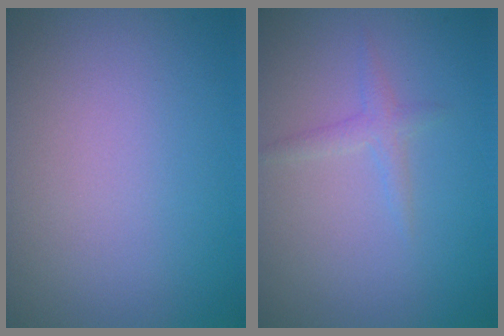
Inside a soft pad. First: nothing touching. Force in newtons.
{"total": 1.2, "press": 1.2, "slide": 0.1}